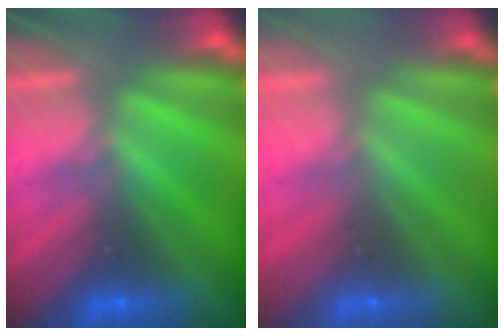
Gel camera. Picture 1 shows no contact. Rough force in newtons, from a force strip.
{"total": 3.0}